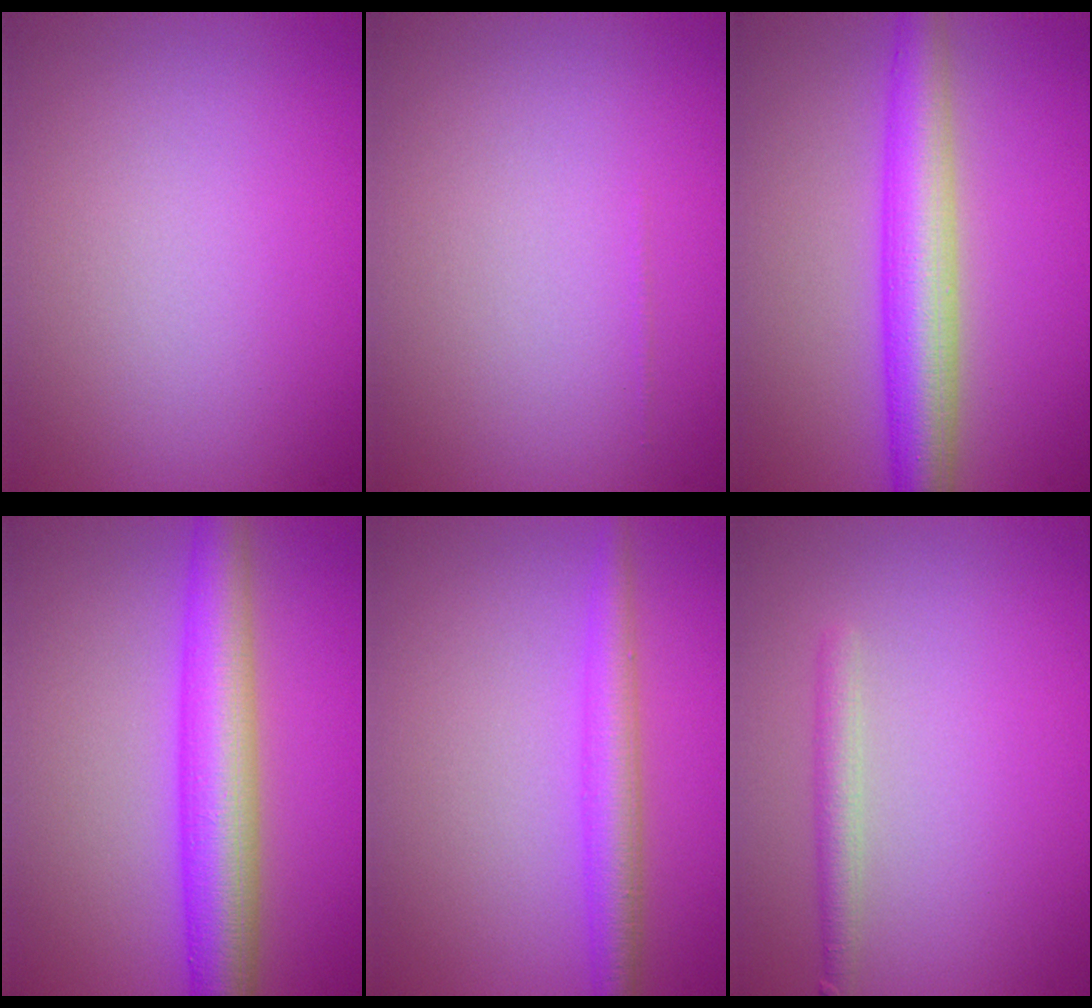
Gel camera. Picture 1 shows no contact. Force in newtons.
{"total": 0.0}
{"total": 6.4, "press": 6.4, "slide": 0.0}
{"total": 7.0, "press": 7.0, "slide": 0.2}
{"total": 3.5, "press": 3.5, "slide": 0.1}
{"total": 1.8, "press": 1.8, "slide": 0.1}